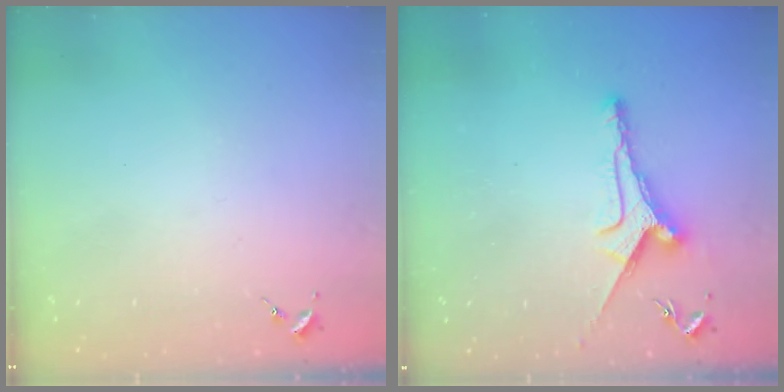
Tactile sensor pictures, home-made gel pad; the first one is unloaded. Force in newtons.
{"total": 8.5, "press": 8.5, "slide": 0.5}